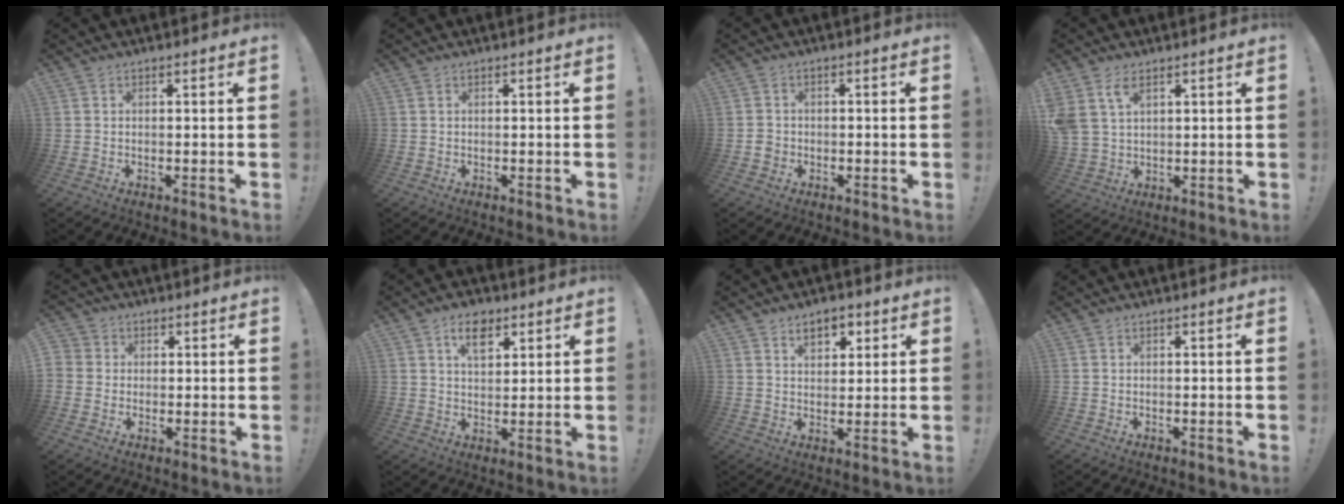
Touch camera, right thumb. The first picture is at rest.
{"total": 0.0}
{"total": 2.6, "force": [-1.5, 1.9, 1.0], "torque": [-0.018, 0.008, -0.026]}
{"total": 6.5, "force": [3.6, 3.5, 4.1], "torque": [-0.087, -0.009, 0.071]}
{"total": 6.7, "force": [0.9, 6.4, 1.5], "torque": [-0.022, 0.000, 0.021]}
{"total": 7.8, "force": [4.1, 4.7, 4.6], "torque": [-0.073, -0.007, 0.073]}
{"total": 6.6, "force": [3.4, 4.2, 3.8], "torque": [-0.056, -0.004, 0.060]}
{"total": 0.0}